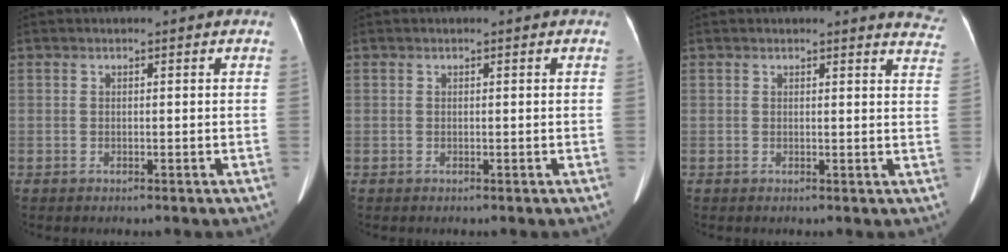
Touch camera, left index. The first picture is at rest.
{"total": 0.0}
{"total": 5.5, "force": [5.4, 0.6, 0.8], "torque": [0.007, -0.031, 0.024]}